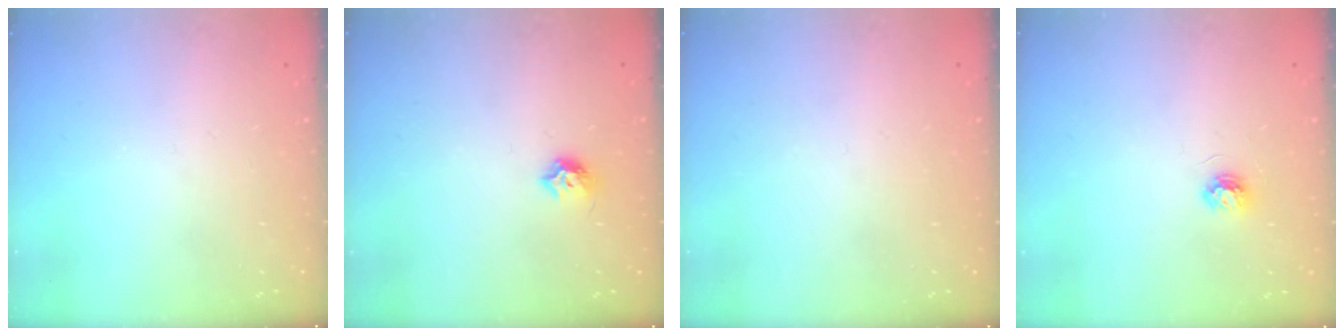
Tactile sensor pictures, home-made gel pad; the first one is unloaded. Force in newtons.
{"total": 6.8, "press": 6.8, "slide": 1.0}
{"total": 0.7, "press": 0.7, "slide": 0.1}
{"total": 3.7, "press": 3.7, "slide": 0.5}